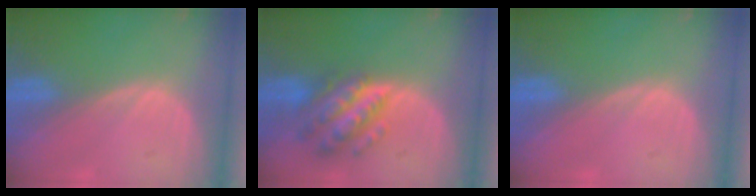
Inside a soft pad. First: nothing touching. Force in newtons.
{"total": 7.7, "press": 7.7, "slide": 0.4}
{"total": 0.0}